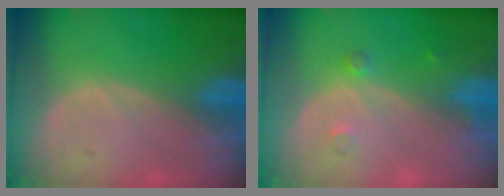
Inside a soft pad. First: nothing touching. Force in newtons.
{"total": 1.5, "press": 1.5, "slide": 0.1}